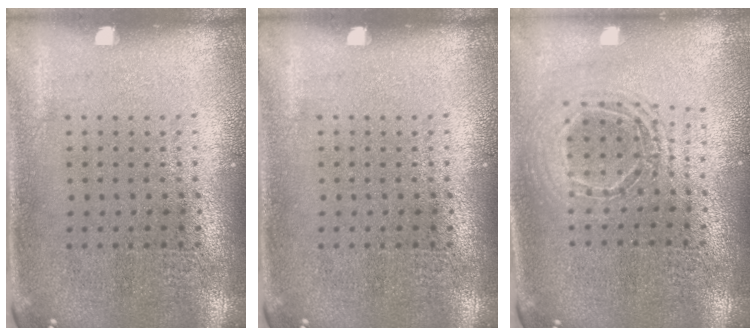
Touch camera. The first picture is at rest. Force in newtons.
{"total": 0.0}
{"total": 1.6, "press": 1.4, "slide": 0.8}